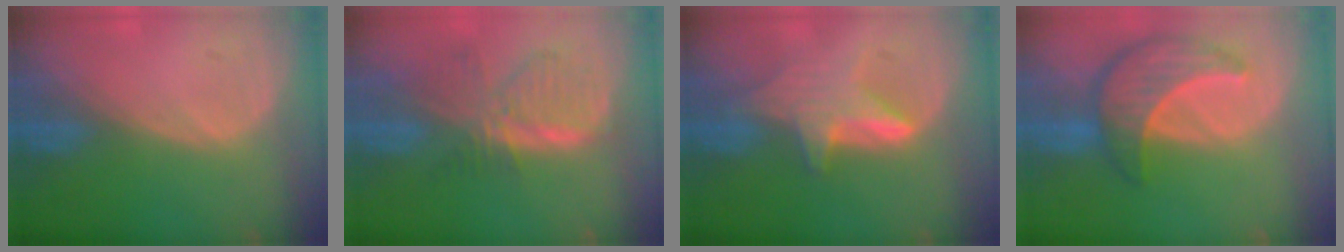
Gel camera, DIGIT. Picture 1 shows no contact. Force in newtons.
{"total": 7.9, "press": 7.0, "slide": 3.6}
{"total": 5.9, "press": 5.9, "slide": 0.4}
{"total": 8.7, "press": 7.9, "slide": 3.7}